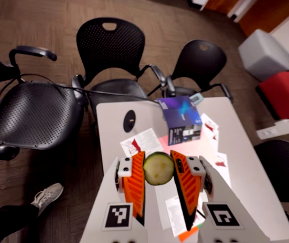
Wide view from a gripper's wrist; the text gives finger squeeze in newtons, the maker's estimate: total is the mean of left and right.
{"total": 14.6, "left": 15.3, "right": 13.9}